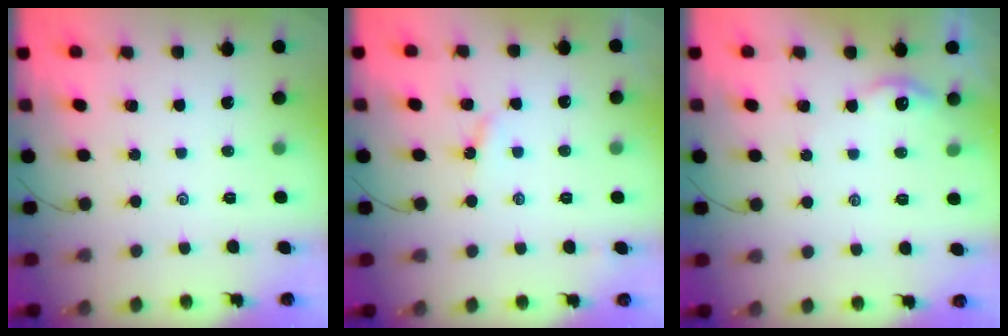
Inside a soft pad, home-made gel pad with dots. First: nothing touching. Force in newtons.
{"total": 3.4, "press": 3.4, "slide": 0.5}
{"total": 4.5, "press": 4.5, "slide": 0.5}